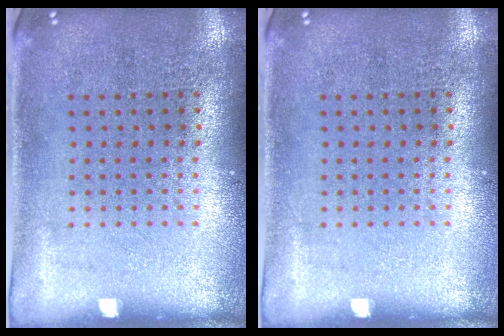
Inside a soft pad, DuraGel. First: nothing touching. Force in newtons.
{"total": 0.0}